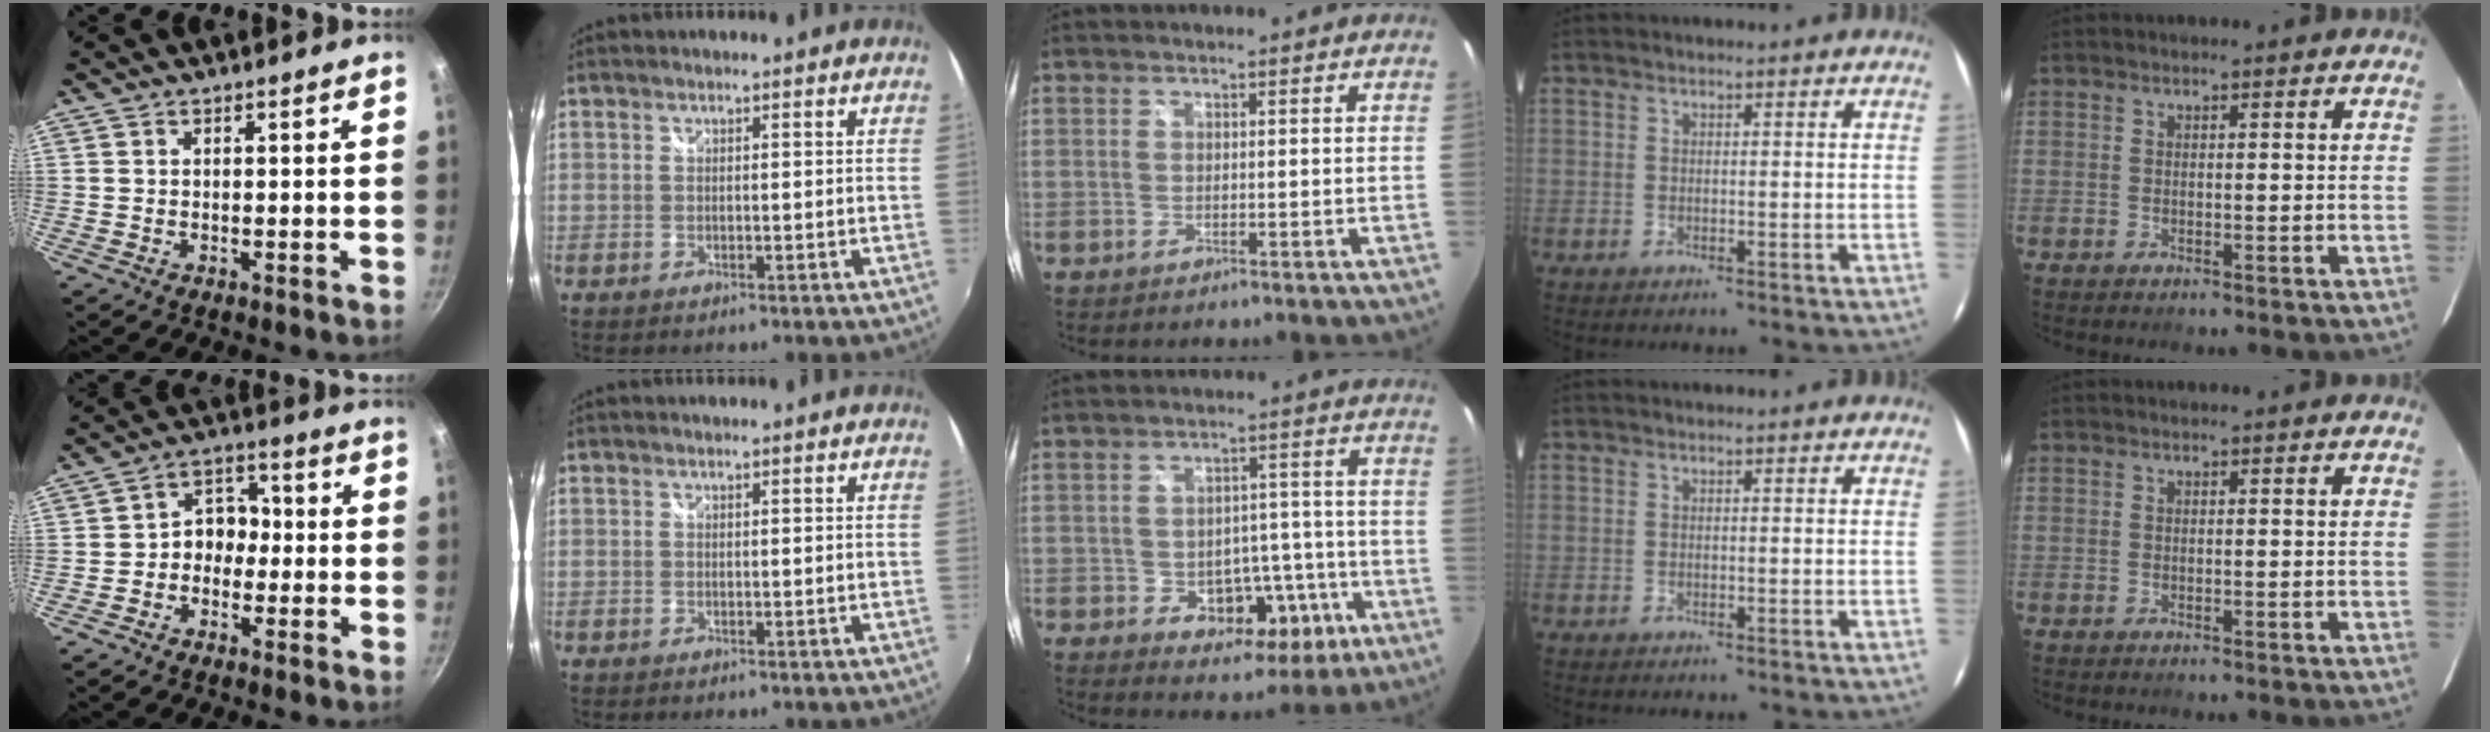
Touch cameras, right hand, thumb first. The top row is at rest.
{"thumb": {"total": 6.3, "force": [-1.1, 5.1, 3.6], "torque": [-0.009, 0.030, -0.033]}, "middle": {"total": 10.9, "force": [-4.1, 8.0, 6.2], "torque": [-0.096, 0.014, -0.038]}}